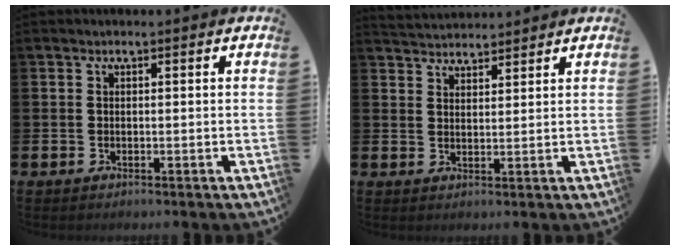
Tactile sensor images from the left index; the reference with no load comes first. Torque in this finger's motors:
{"motor_torque": [0.06, -0.23, 0.10, 0.08]}